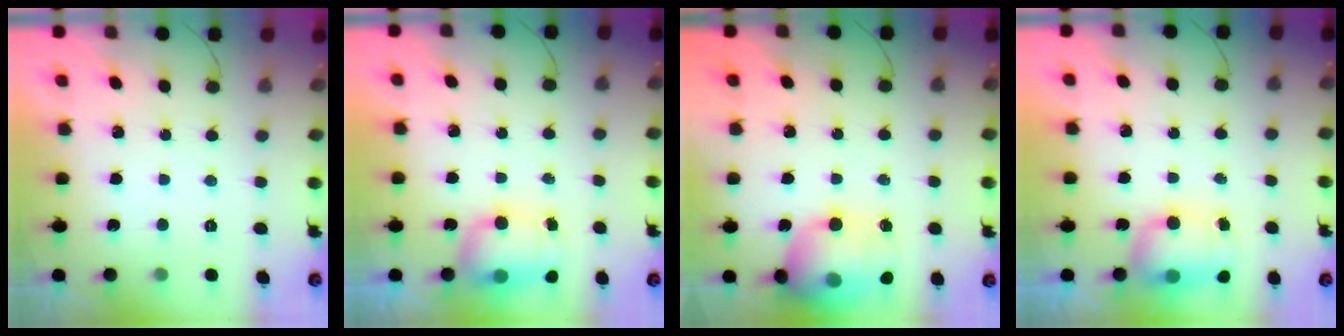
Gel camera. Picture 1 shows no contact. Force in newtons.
{"total": 7.0, "press": 6.9, "slide": 1.1}
{"total": 17.4, "press": 17.3, "slide": 2.0}
{"total": 7.0, "press": 6.9, "slide": 1.1}